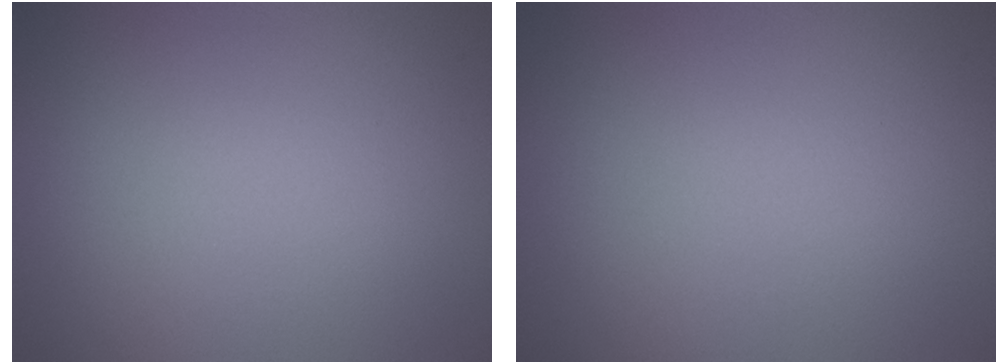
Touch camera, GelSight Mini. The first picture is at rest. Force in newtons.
{"total": 0.0}